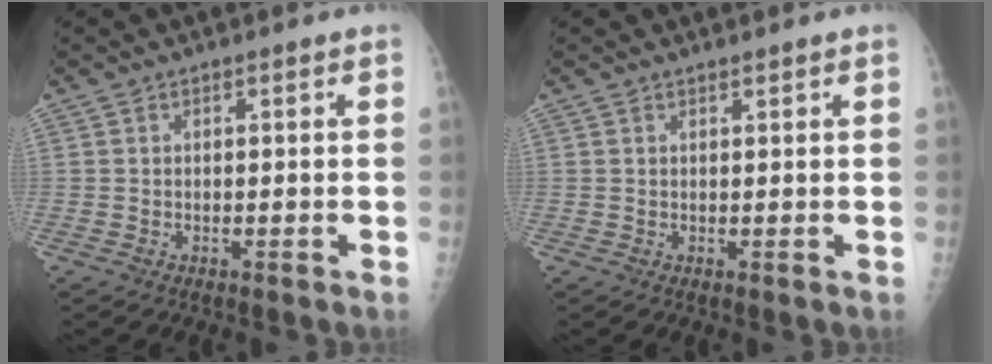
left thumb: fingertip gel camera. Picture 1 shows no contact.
{"total": 0.6, "force": [0.6, 0.0, 0.2], "torque": [-0.005, -0.004, 0.010]}